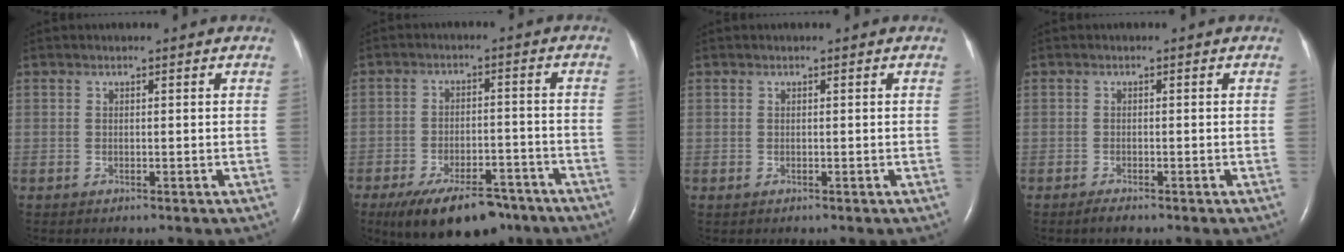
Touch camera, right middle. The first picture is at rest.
{"total": 13.0, "force": [-9.6, 5.1, 7.0], "torque": [-0.110, -0.001, -0.148]}
{"total": 0.0}
{"total": 1.2, "force": [-1.0, 0.1, 0.7], "torque": [-0.019, -0.003, -0.018]}